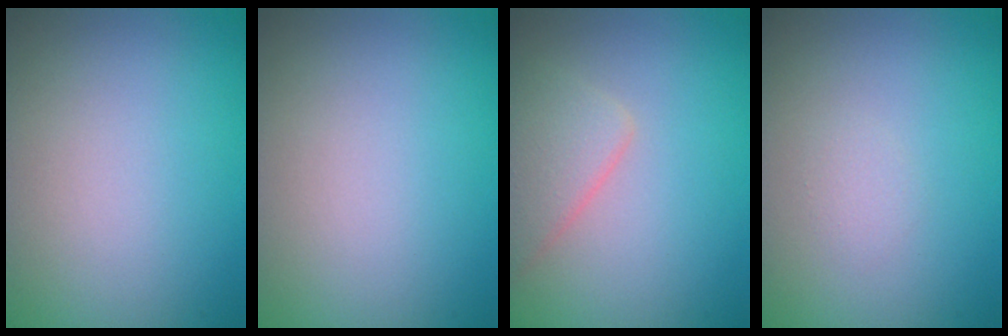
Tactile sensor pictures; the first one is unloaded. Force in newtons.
{"total": 0.0}
{"total": 2.9, "press": 2.9, "slide": 0.2}
{"total": 0.7, "press": 0.7, "slide": 0.0}